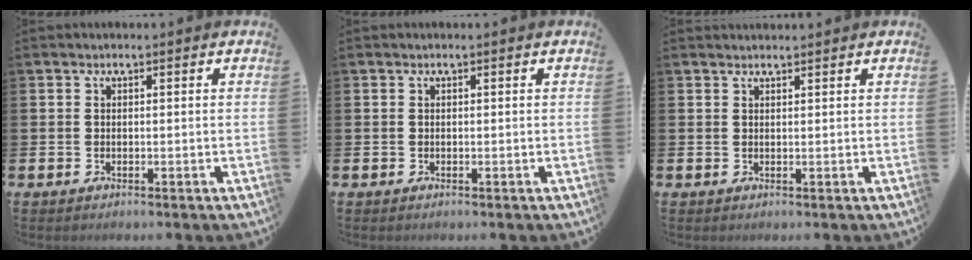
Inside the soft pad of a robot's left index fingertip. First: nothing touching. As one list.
[{"total": 0.0}, {"total": 0.9, "force": [0.9, 0.0, 0.1], "torque": [0.007, -0.003, 0.016]}]